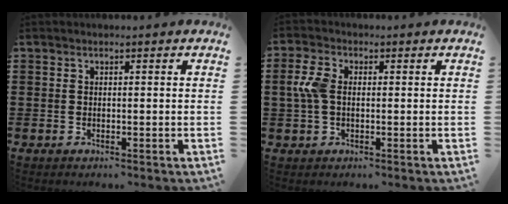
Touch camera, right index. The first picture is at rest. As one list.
[{"total": 4.8, "force": [0.2, 2.8, 3.8], "torque": [-0.107, 0.000, -0.006]}]